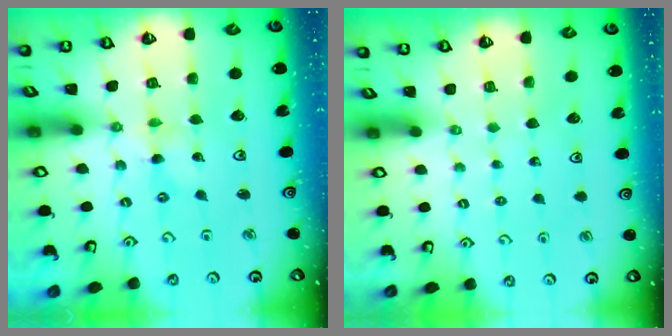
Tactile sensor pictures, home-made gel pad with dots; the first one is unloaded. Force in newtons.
{"total": 0.0}